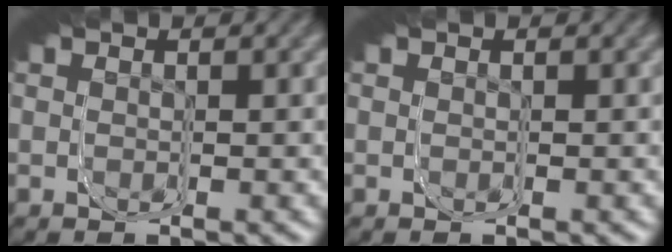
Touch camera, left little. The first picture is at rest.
{"total": 0.0}